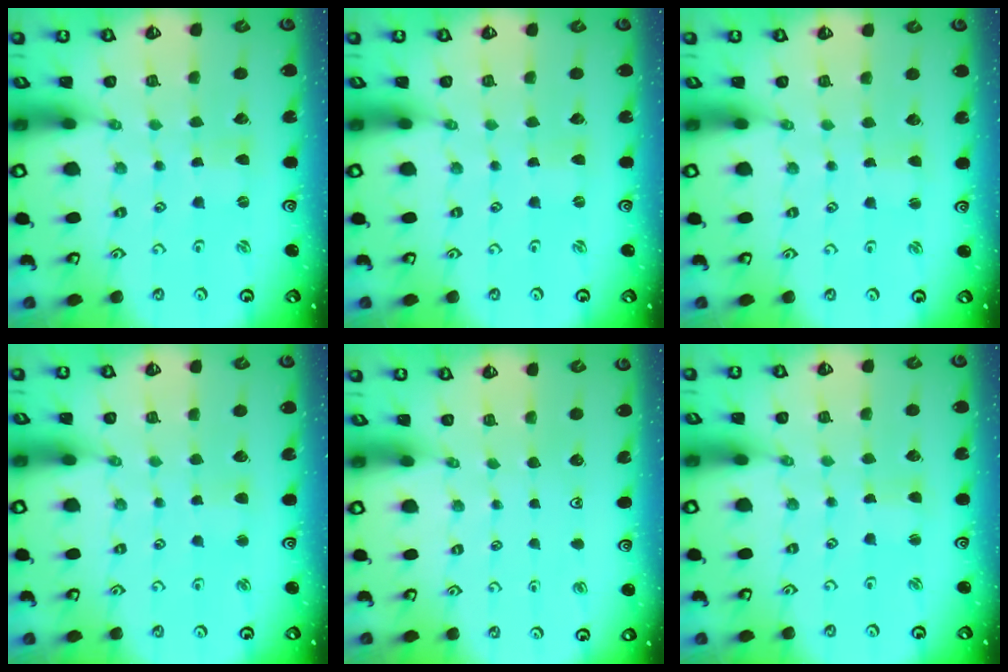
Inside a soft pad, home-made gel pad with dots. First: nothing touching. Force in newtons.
{"total": 0.0}
{"total": 1.1, "press": 1.1, "slide": 0.1}
{"total": 2.9, "press": 2.9, "slide": 0.4}
{"total": 0.0}
{"total": 2.0, "press": 2.0, "slide": 0.3}